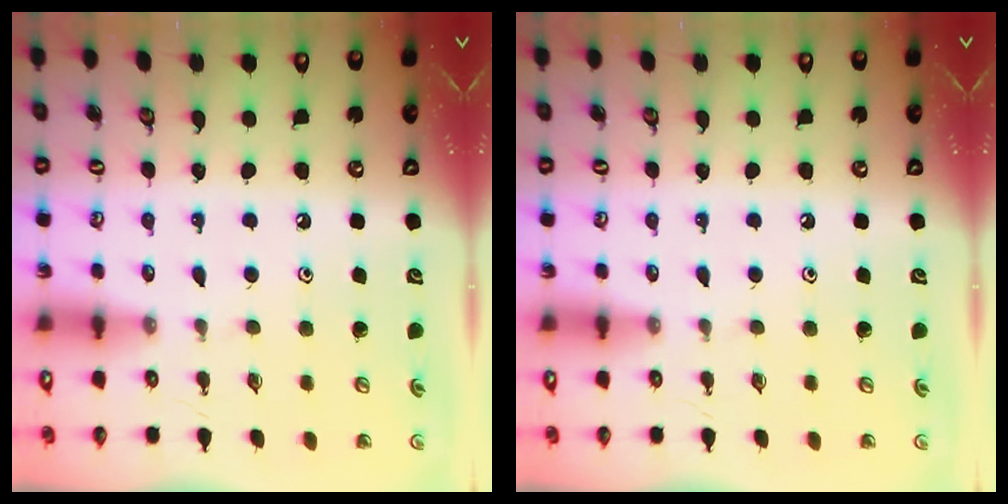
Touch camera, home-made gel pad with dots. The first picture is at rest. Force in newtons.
{"total": 0.0}